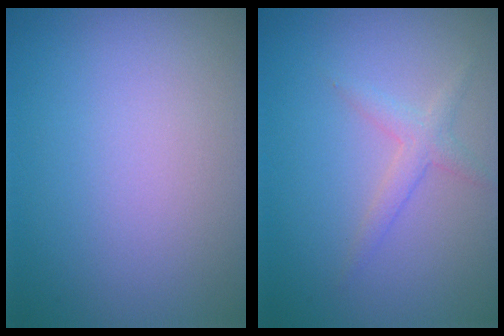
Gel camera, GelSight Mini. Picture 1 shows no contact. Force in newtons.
{"total": 1.8, "press": 1.8, "slide": 0.1}